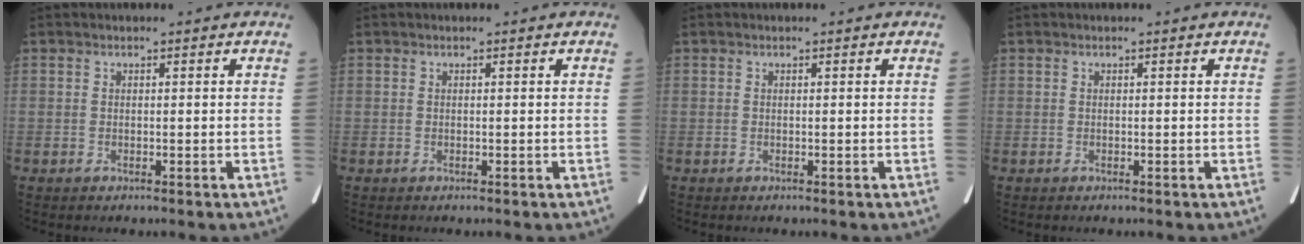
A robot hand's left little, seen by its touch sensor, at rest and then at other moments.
{"total": 0.0}
{"total": 0.0}
{"total": 0.0}